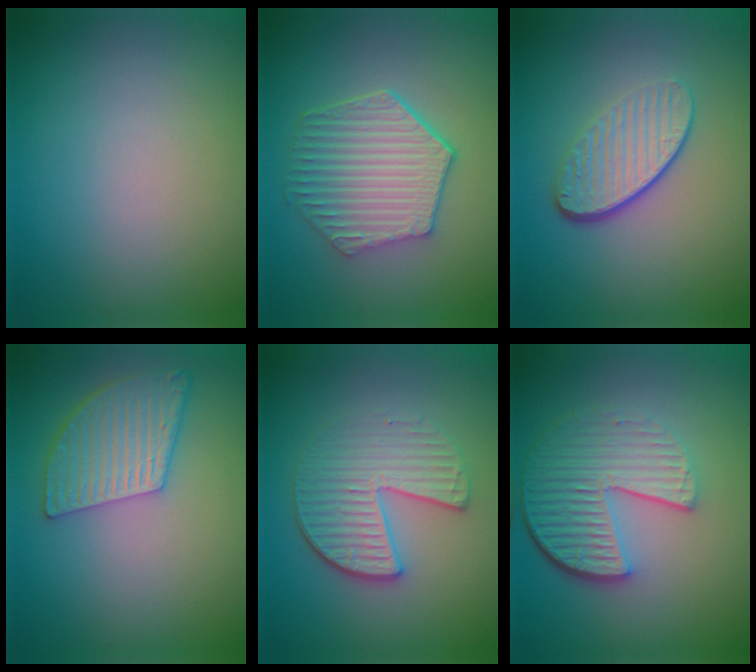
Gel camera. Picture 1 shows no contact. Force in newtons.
{"total": 6.0, "press": 4.7, "slide": 3.8}
{"total": 4.2, "press": 2.9, "slide": 3.0}
{"total": 5.2, "press": 4.1, "slide": 3.2}
{"total": 4.1, "press": 3.6, "slide": 1.8}
{"total": 6.3, "press": 4.5, "slide": 4.4}